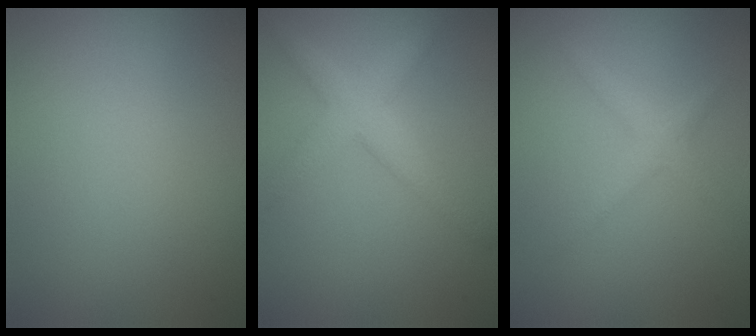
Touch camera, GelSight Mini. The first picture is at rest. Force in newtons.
{"total": 3.7, "press": 3.7, "slide": 0.1}
{"total": 1.8, "press": 1.8, "slide": 0.2}